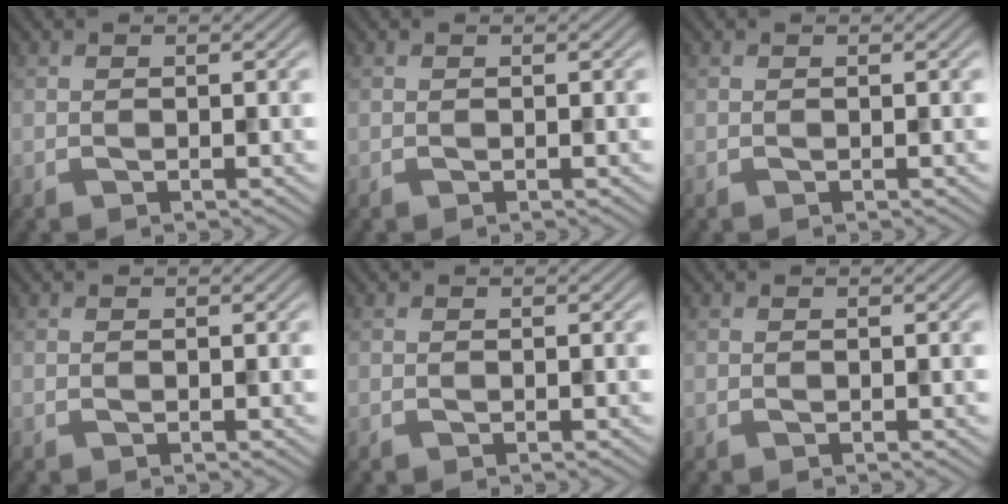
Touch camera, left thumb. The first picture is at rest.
{"total": 0.0}
{"total": 0.0}
{"total": 0.0}
{"total": 0.0}
{"total": 0.0}